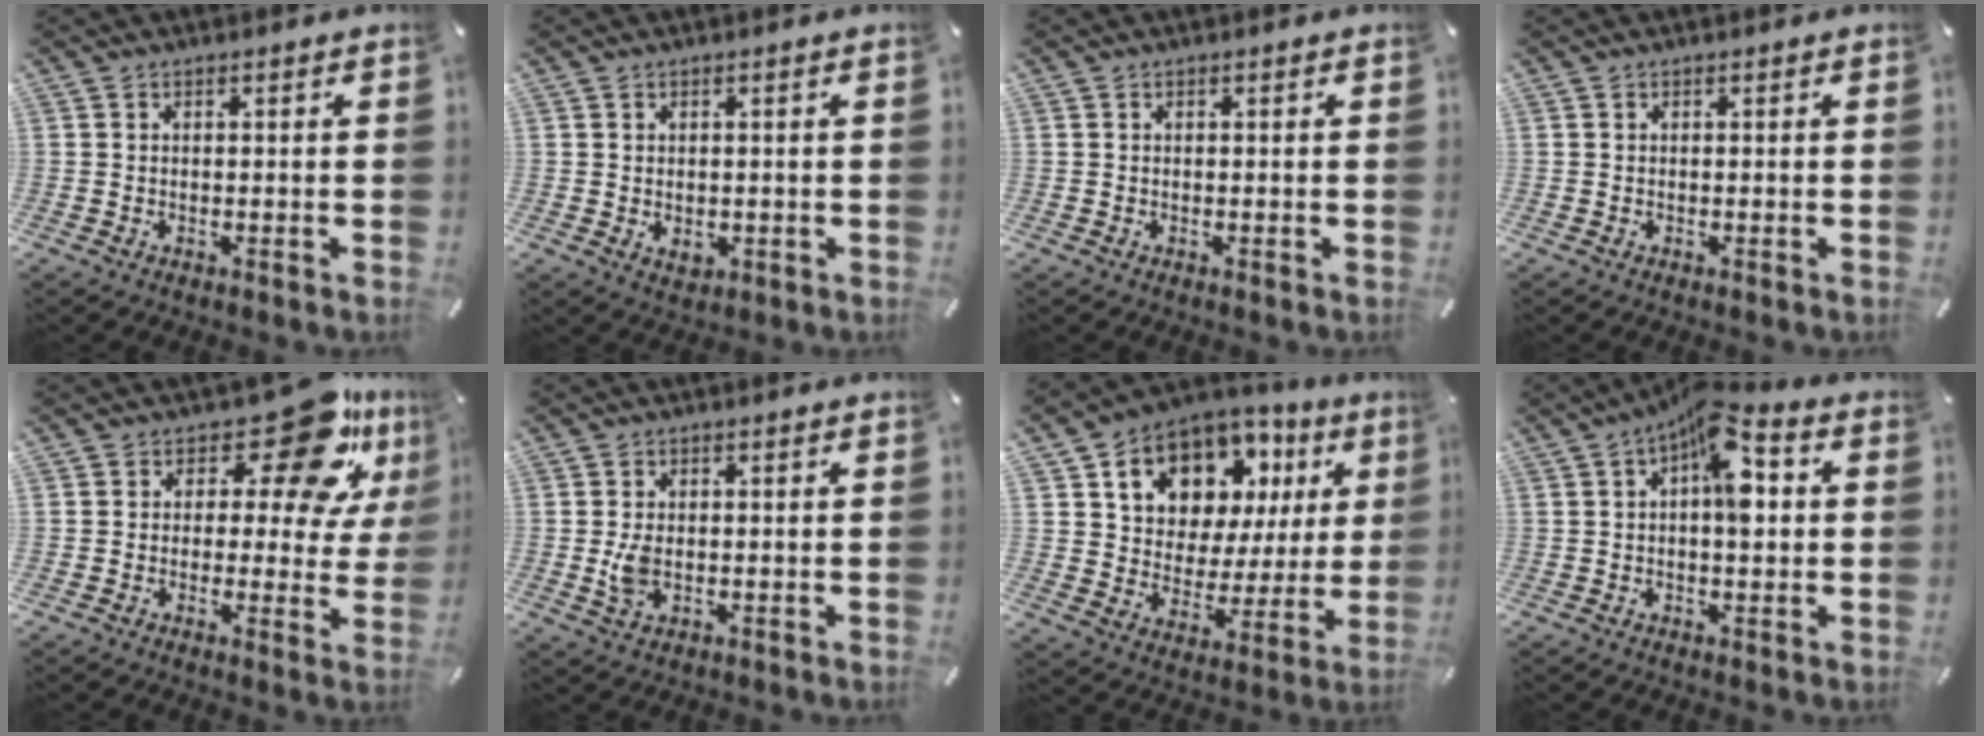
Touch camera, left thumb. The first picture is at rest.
{"total": 2.0, "force": [0.0, 1.7, 1.0], "torque": [-0.011, -0.001, -0.002]}
{"total": 0.0}
{"total": 0.0}
{"total": 15.6, "force": [9.2, 6.5, 10.8], "torque": [-0.149, -0.060, 0.153]}
{"total": 4.3, "force": [-0.2, 2.8, 3.3], "torque": [-0.073, -0.007, -0.009]}
{"total": 12.5, "force": [7.2, 9.3, 4.4], "torque": [-0.081, -0.052, 0.131]}
{"total": 10.4, "force": [2.5, 4.8, 8.9], "torque": [-0.119, -0.015, 0.037]}